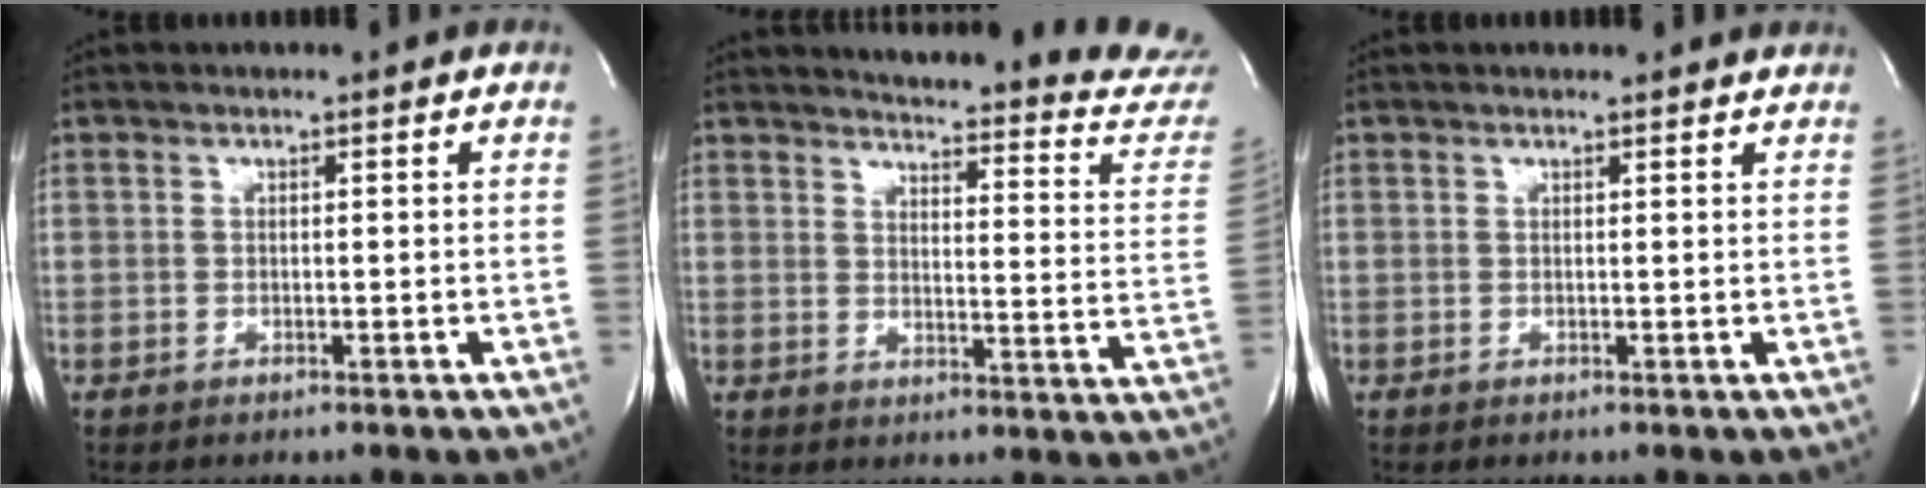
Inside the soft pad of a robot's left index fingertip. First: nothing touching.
{"total": 23.3, "force": [22.6, 1.2, 5.5], "torque": [-0.062, -0.143, 0.240]}
{"total": 3.8, "force": [3.6, 0.9, 0.9], "torque": [-0.011, 0.011, 0.029]}